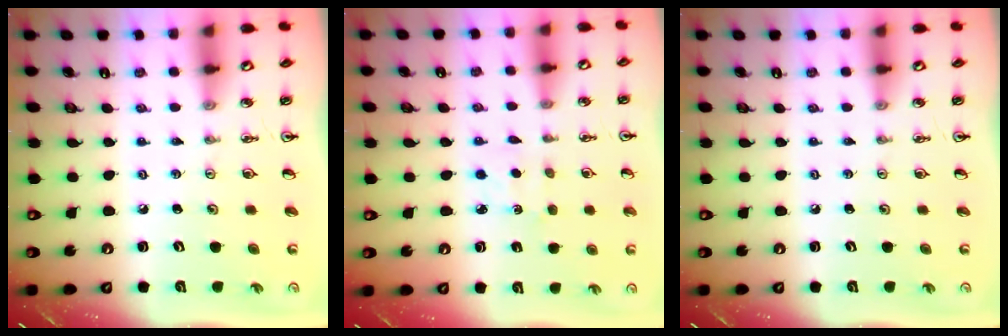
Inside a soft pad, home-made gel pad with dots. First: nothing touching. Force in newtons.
{"total": 2.7, "press": 2.6, "slide": 0.3}
{"total": 0.0}